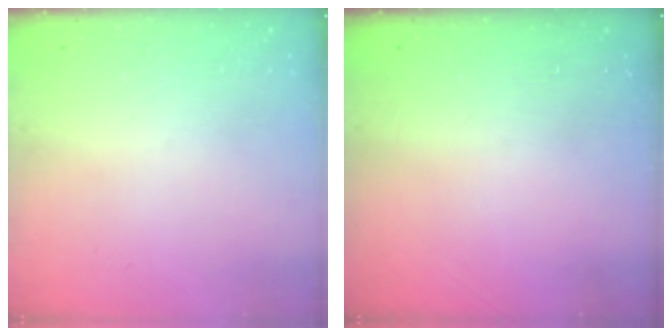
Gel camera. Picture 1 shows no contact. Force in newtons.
{"total": 0.0}